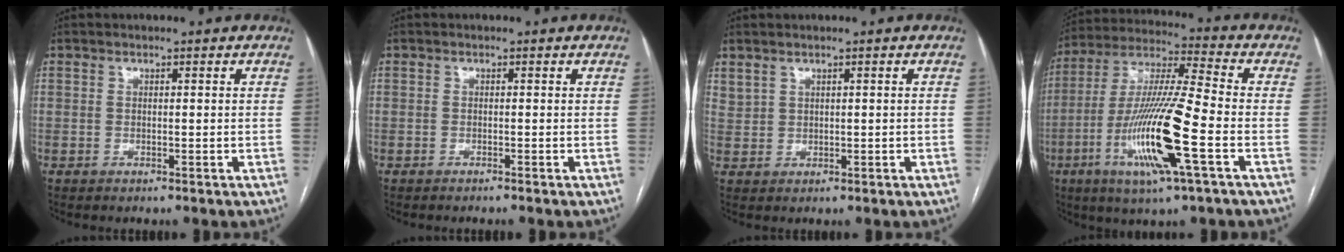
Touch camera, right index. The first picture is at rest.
{"total": 0.6, "force": [-0.5, -0.3, 0.2], "torque": [-0.004, 0.002, -0.012]}
{"total": 1.9, "force": [1.4, 1.0, 0.7], "torque": [-0.020, 0.010, 0.039]}
{"total": 17.2, "force": [-5.6, 0.5, 16.2], "torque": [-0.328, -0.016, -0.107]}